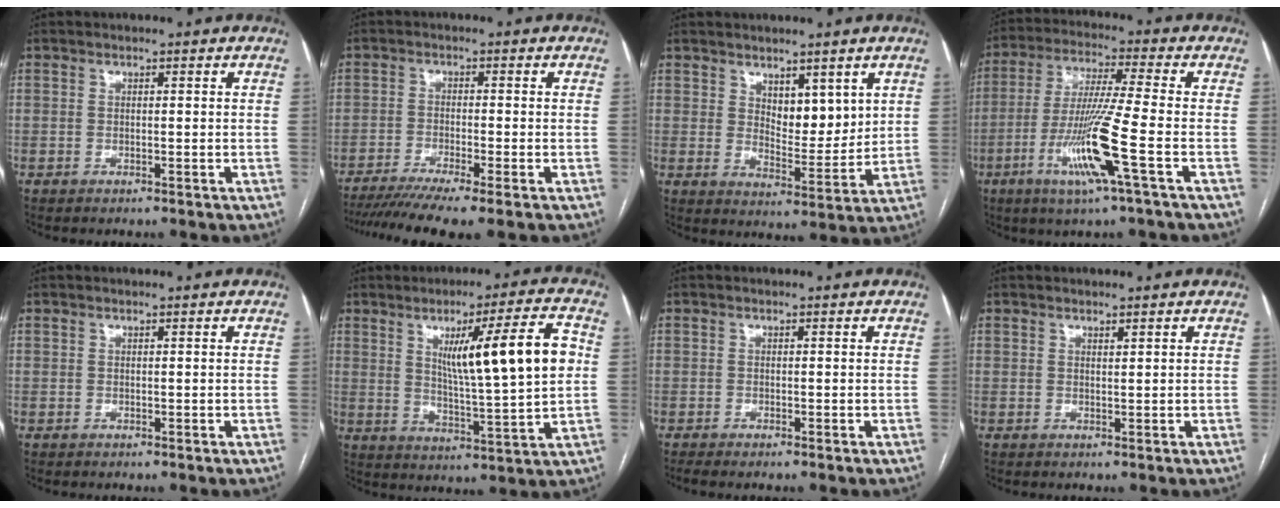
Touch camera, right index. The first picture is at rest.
{"total": 9.8, "force": [-7.7, -0.3, 6.0], "torque": [-0.094, -0.018, -0.123]}
{"total": 6.5, "force": [3.3, 3.0, 4.7], "torque": [-0.073, -0.013, 0.062]}
{"total": 12.6, "force": [-4.6, -1.3, 11.7], "torque": [-0.233, -0.021, -0.092]}
{"total": 0.0}
{"total": 14.8, "force": [3.4, 0.3, 14.4], "torque": [-0.223, 0.001, 0.057]}
{"total": 0.7, "force": [-0.5, -0.1, 0.5], "torque": [-0.013, -0.003, -0.013]}
{"total": 0.7, "force": [0.7, 0.1, 0.3], "torque": [-0.007, -0.003, 0.012]}